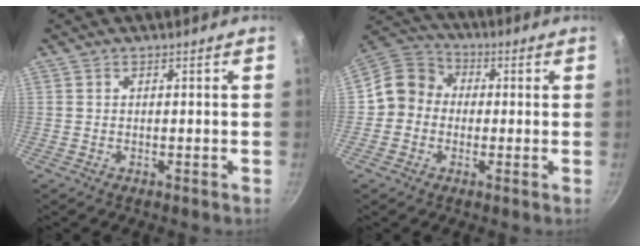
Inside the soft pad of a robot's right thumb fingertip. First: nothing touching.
{"total": 9.1, "force": [-0.2, 8.4, 3.7], "torque": [-0.034, 0.027, -0.027]}